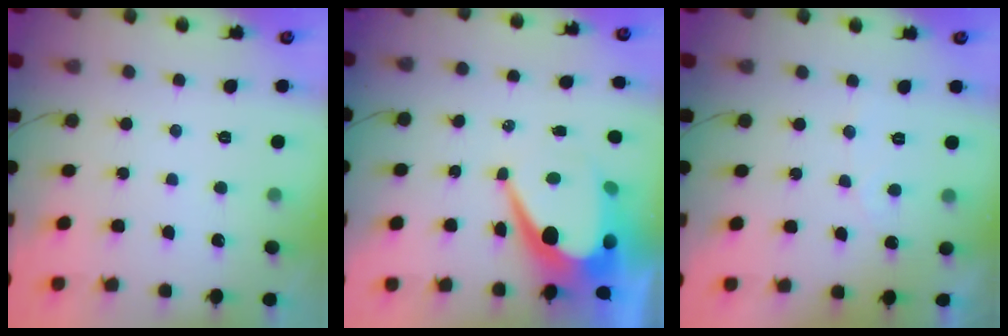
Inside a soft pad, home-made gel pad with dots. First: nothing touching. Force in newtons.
{"total": 12.7, "press": 12.7, "slide": 1.0}
{"total": 2.7, "press": 2.7, "slide": 0.1}